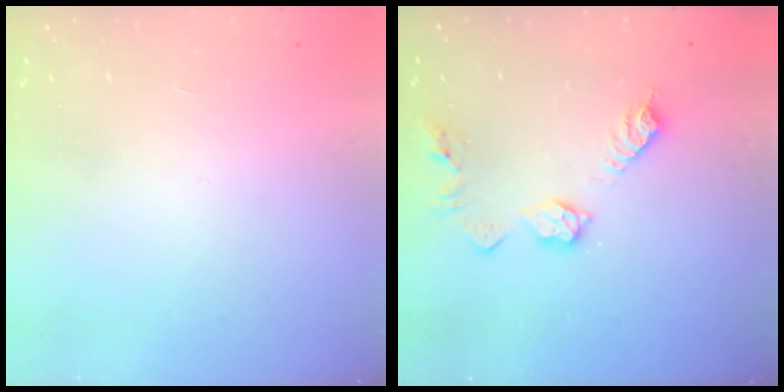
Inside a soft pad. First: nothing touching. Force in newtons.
{"total": 10.4, "press": 10.4, "slide": 0.5}